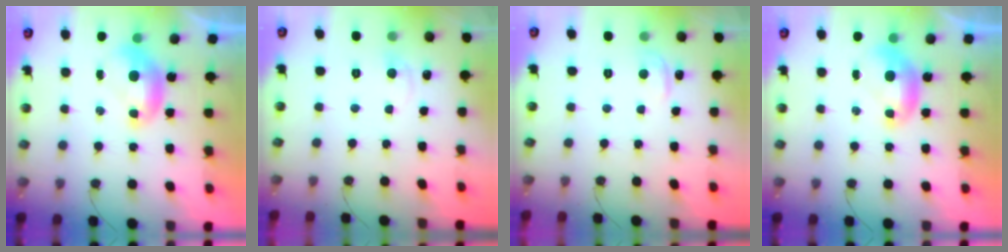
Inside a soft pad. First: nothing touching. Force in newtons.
{"total": 1.1, "press": 0.9, "slide": 0.7}
{"total": 0.8, "press": 0.4, "slide": 0.7}
{"total": 0.0}